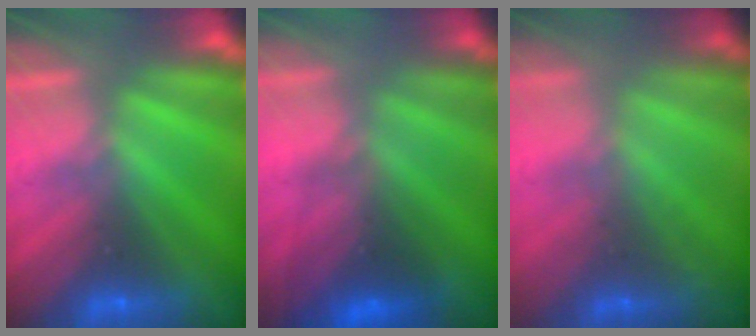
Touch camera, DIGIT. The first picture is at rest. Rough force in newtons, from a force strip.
{"total": 2.2}
{"total": 1.7}